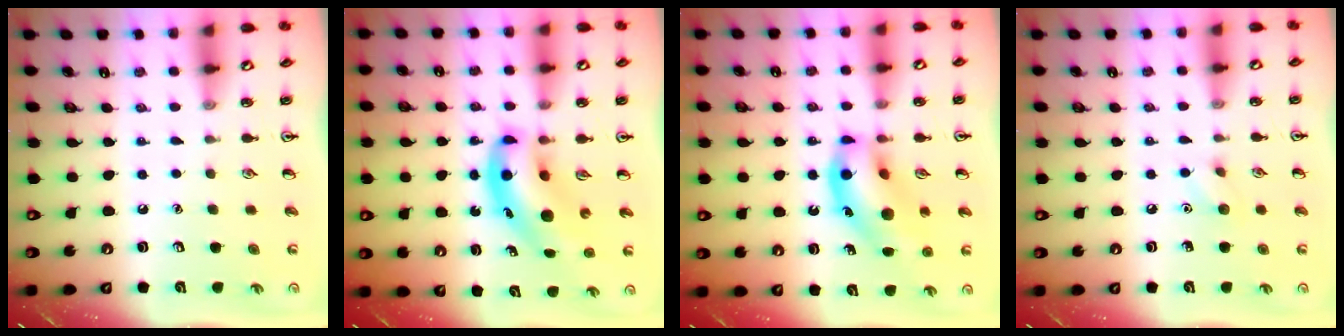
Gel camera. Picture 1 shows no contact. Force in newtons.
{"total": 9.8, "press": 9.4, "slide": 2.8}
{"total": 15.4, "press": 14.9, "slide": 4.1}
{"total": 6.0, "press": 5.7, "slide": 1.6}